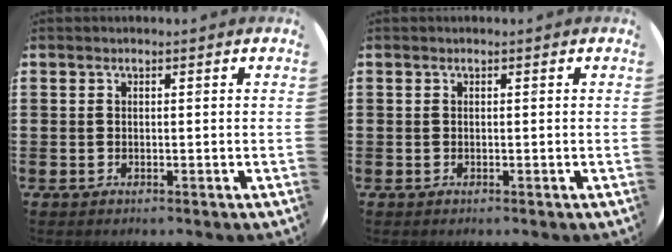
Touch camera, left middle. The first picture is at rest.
{"total": 0.0}